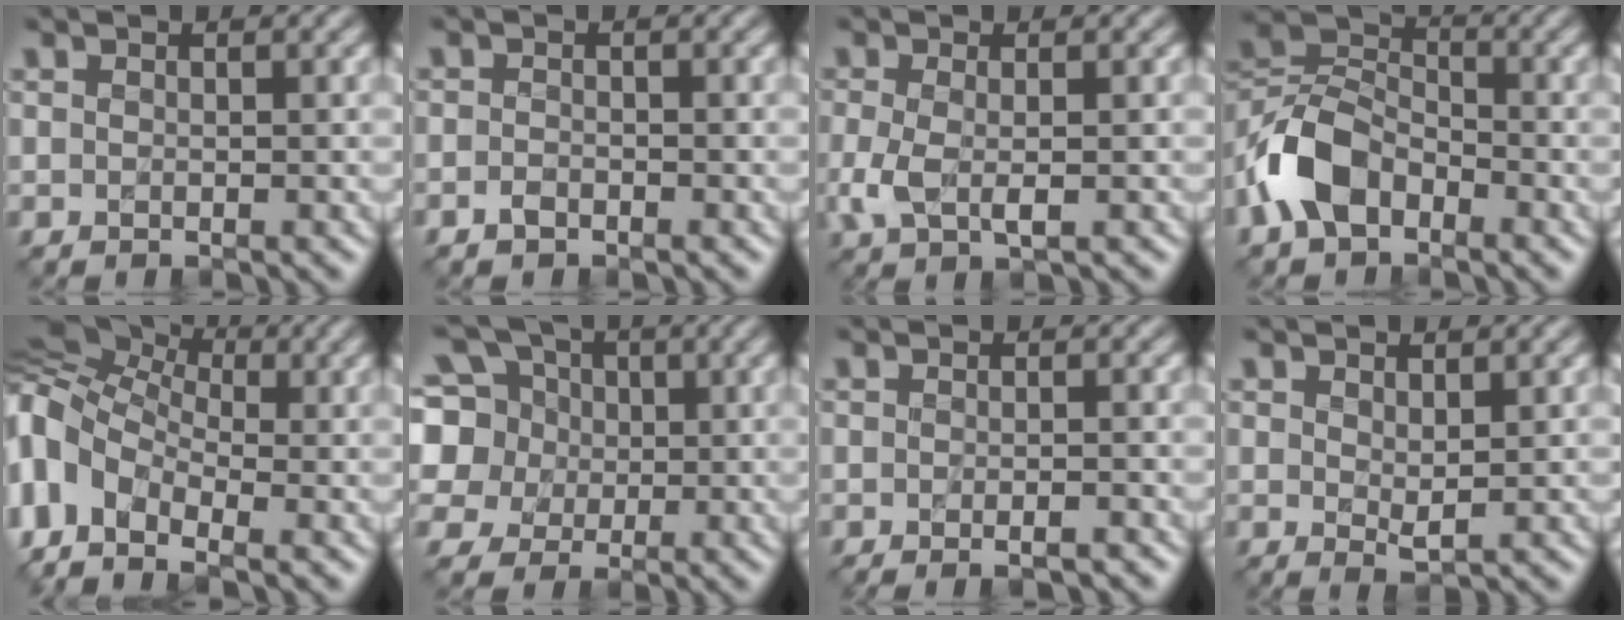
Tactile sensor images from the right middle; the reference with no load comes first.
{"total": 0.9, "force": [-0.7, 0.5, 0.5], "torque": [-0.009, 0.001, -0.014]}
{"total": 3.0, "force": [-0.5, 1.3, 2.6], "torque": [-0.066, -0.005, -0.010]}
{"total": 6.9, "force": [-3.4, 4.4, 4.1], "torque": [-0.088, 0.008, -0.080]}
{"total": 11.1, "force": [-1.3, 8.0, 7.6], "torque": [-0.163, 0.006, -0.031]}
{"total": 10.6, "force": [2.3, 9.3, 4.4], "torque": [-0.120, 0.028, 0.030]}
{"total": 2.1, "force": [-1.2, 0.5, 1.7], "torque": [-0.015, 0.001, -0.017]}
{"total": 1.3, "force": [0.5, 0.5, 1.1], "torque": [-0.021, -0.006, 0.014]}